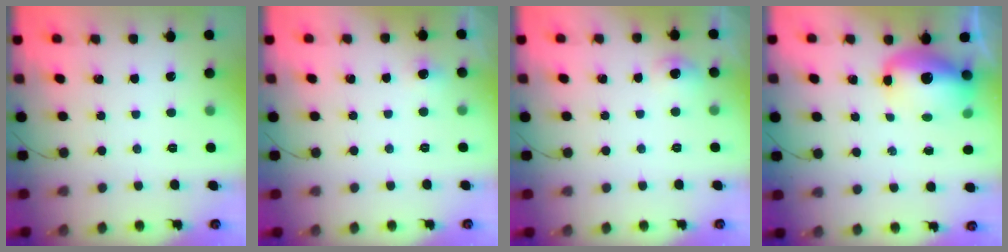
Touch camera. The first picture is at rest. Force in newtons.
{"total": 4.0, "press": 3.7, "slide": 1.6}
{"total": 5.4, "press": 5.1, "slide": 1.7}
{"total": 12.3, "press": 11.9, "slide": 2.7}